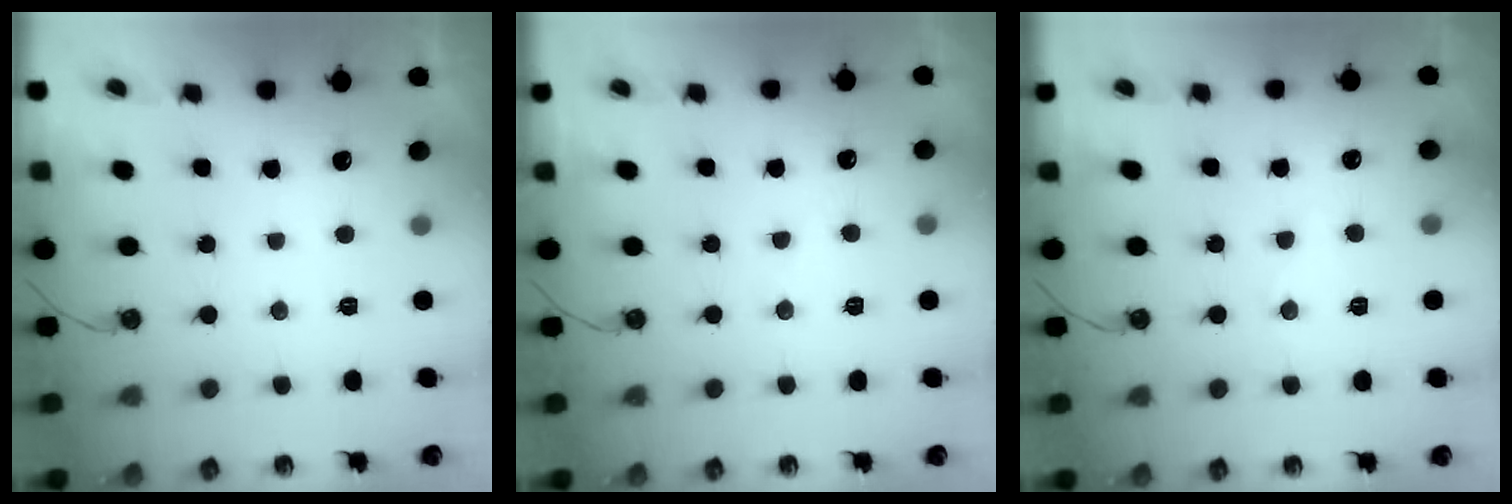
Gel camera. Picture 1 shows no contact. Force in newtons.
{"total": 6.1, "press": 6.0, "slide": 1.0}
{"total": 6.1, "press": 6.0, "slide": 0.8}